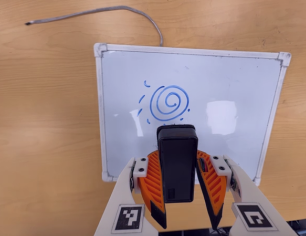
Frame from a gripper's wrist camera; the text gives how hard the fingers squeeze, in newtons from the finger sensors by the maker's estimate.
{"total": 7.7, "left": 6.7, "right": 8.6}